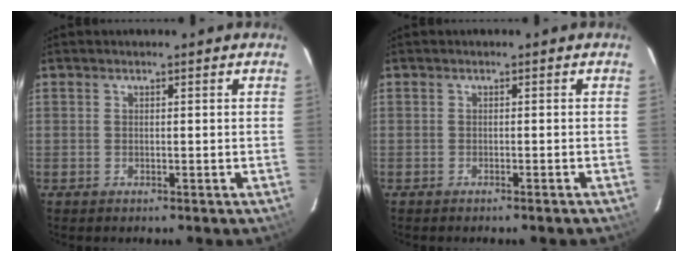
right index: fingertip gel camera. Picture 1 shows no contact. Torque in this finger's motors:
{"motor_torque": [0.20, -0.10, 0.03, -0.01]}